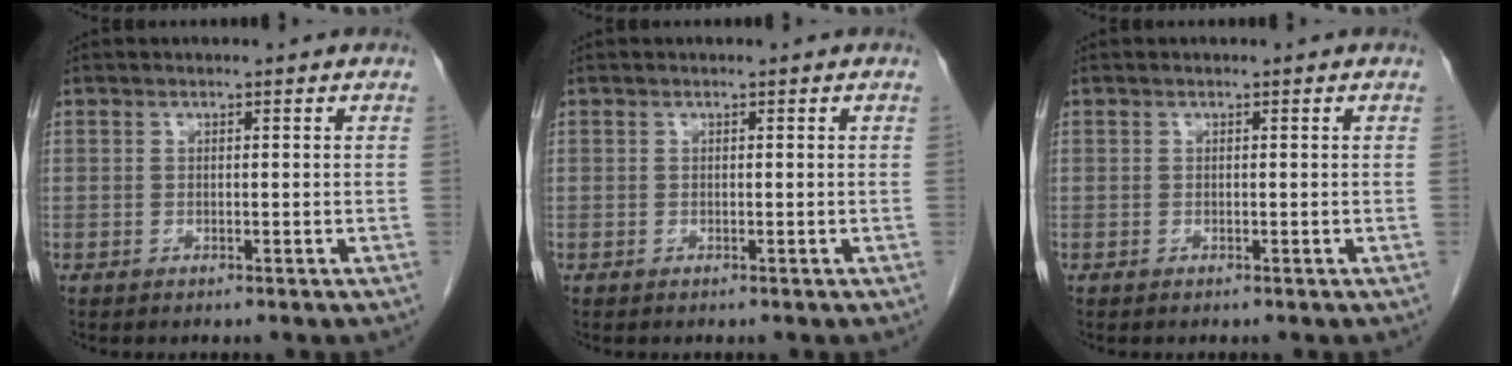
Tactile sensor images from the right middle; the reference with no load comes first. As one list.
[{"total": 0.0}, {"total": 0.0}]